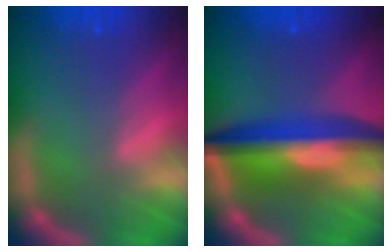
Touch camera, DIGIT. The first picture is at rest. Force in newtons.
{"total": 9.6}